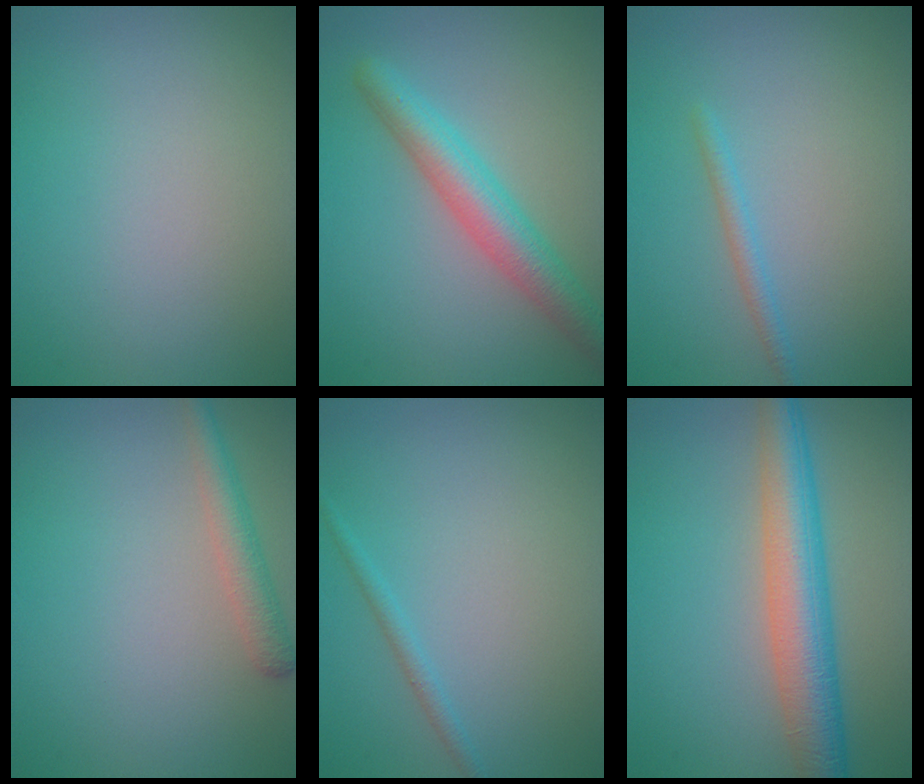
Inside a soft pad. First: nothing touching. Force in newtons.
{"total": 4.8, "press": 4.8, "slide": 0.1}
{"total": 1.3, "press": 1.3, "slide": 0.0}
{"total": 2.4, "press": 2.4, "slide": 0.1}
{"total": 1.1, "press": 1.0, "slide": 0.1}
{"total": 6.5, "press": 6.5, "slide": 0.1}